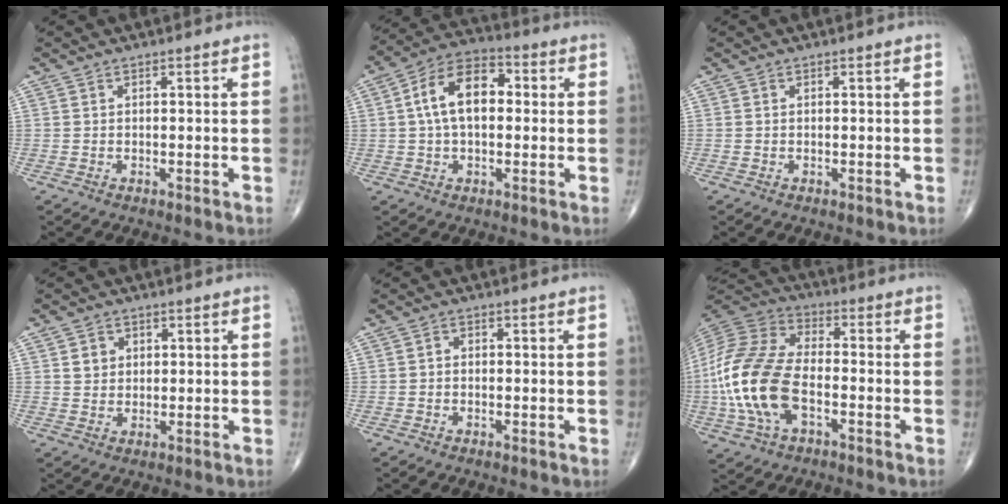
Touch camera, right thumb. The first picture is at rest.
{"total": 11.9, "force": [1.4, 7.1, 9.4], "torque": [-0.156, 0.031, 0.013]}
{"total": 0.0}
{"total": 3.5, "force": [1.1, 3.0, 1.3], "torque": [-0.005, -0.004, 0.019]}
{"total": 0.8, "force": [-0.2, 0.6, 0.4], "torque": [0.003, 0.003, -0.010]}
{"total": 18.9, "force": [-4.0, 10.3, 15.3], "torque": [-0.334, 0.020, -0.079]}